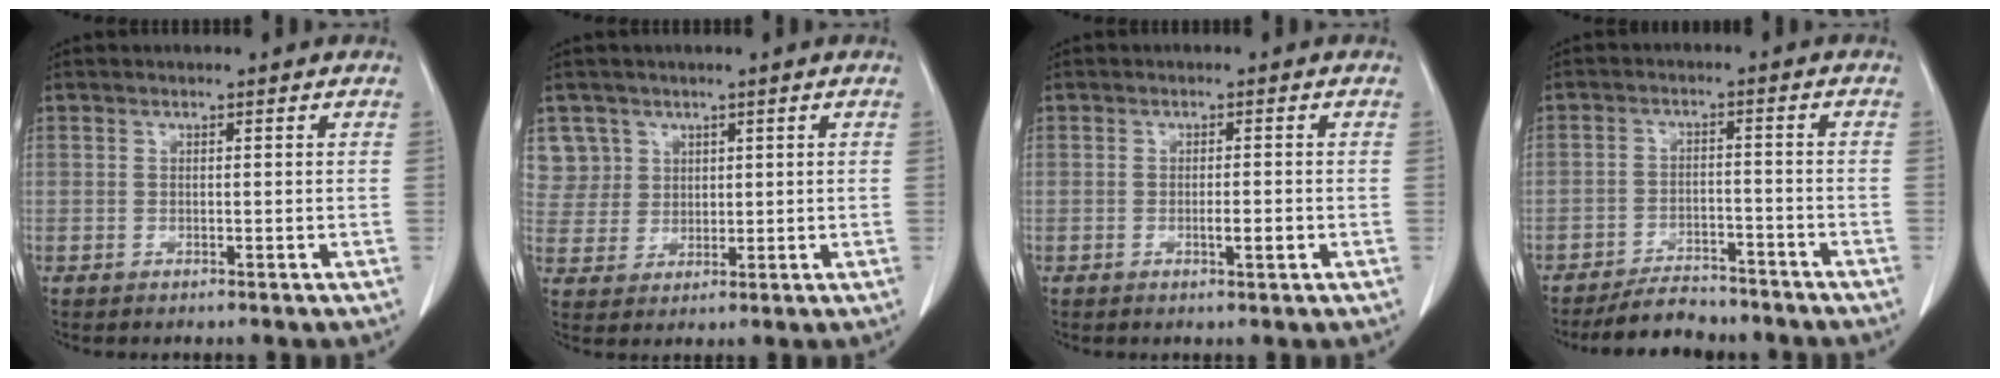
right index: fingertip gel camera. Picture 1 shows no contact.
{"total": 5.5, "force": [2.9, 4.7, -0.5], "torque": [0.022, 0.006, 0.063]}
{"total": 2.1, "force": [-0.6, 0.3, 2.0], "torque": [-0.035, -0.002, -0.009]}
{"total": 7.1, "force": [-6.5, 2.2, 1.7], "torque": [-0.028, -0.007, -0.102]}